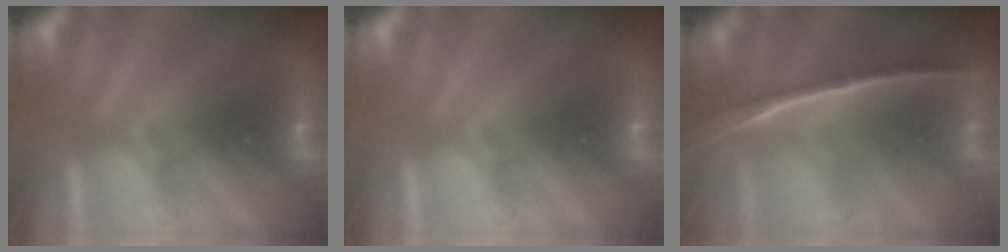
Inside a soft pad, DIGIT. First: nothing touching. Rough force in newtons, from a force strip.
{"total": 0.0}
{"total": 1.5}